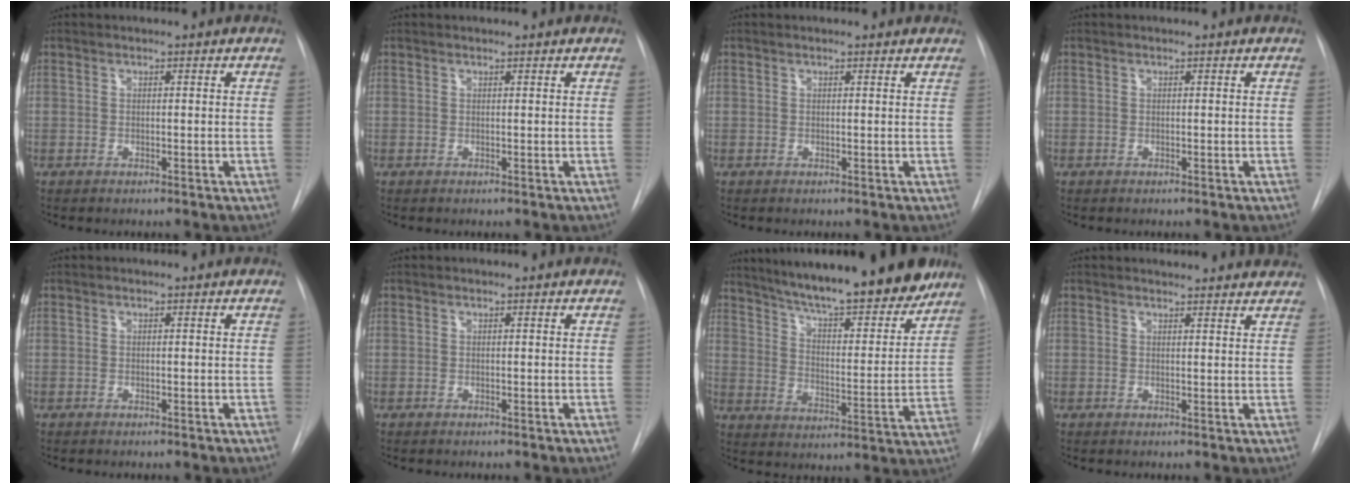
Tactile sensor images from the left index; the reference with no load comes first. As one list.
[{"total": 0.5, "force": [0.5, 0.1, 0.2], "torque": [-0.006, 0.007, 0.007]}, {"total": 1.6, "force": [1.5, 0.4, 0.6], "torque": [-0.012, 0.008, 0.010]}, {"total": 0.0}, {"total": 0.0}, {"total": 0.0}, {"total": 21.8, "force": [18.2, 3.4, 11.4], "torque": [-0.177, -0.014, 0.260]}, {"total": 9.2, "force": [8.9, 1.3, 2.2], "torque": [-0.013, 0.000, 0.086]}]